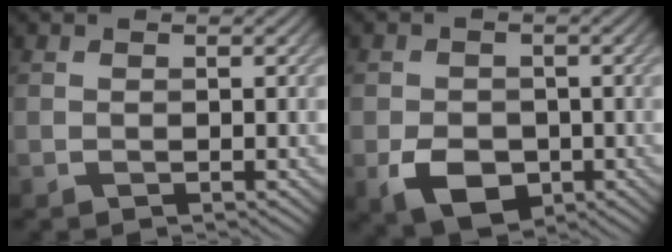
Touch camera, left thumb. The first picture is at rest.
{"total": 5.4, "force": [-2.0, 3.9, 3.1], "torque": [-0.060, -0.014, -0.038]}